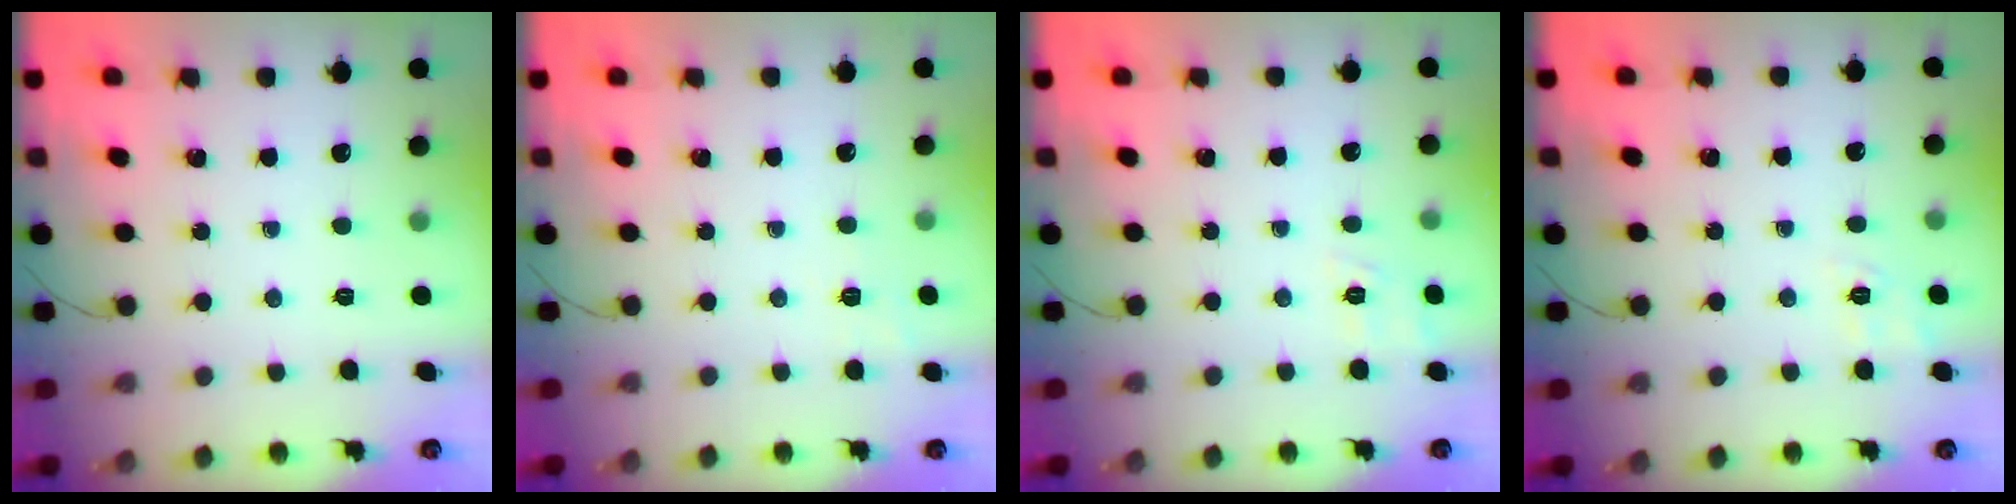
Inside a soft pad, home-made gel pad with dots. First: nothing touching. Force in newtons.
{"total": 2.2, "press": 0.9, "slide": 2.0}
{"total": 3.0, "press": 2.4, "slide": 1.8}
{"total": 4.8, "press": 4.3, "slide": 2.2}